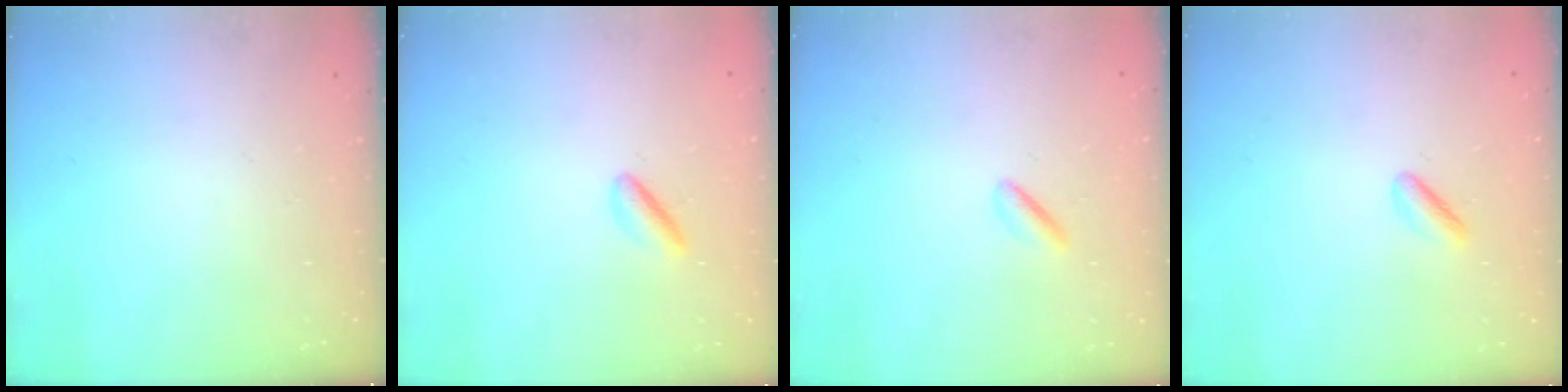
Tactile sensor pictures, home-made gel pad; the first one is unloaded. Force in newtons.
{"total": 2.5, "press": 2.5, "slide": 0.6}
{"total": 0.9, "press": 0.5, "slide": 0.7}
{"total": 1.9, "press": 1.6, "slide": 1.0}